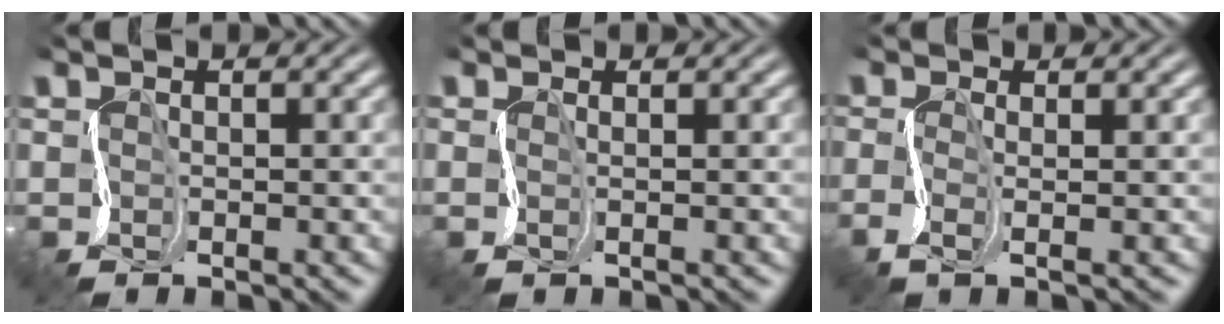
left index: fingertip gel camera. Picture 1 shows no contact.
{"total": 0.8, "force": [0.5, 0.3, 0.6], "torque": [-0.005, 0.002, 0.006]}
{"total": 1.9, "force": [-0.7, 0.5, 1.7], "torque": [-0.047, -0.008, -0.021]}